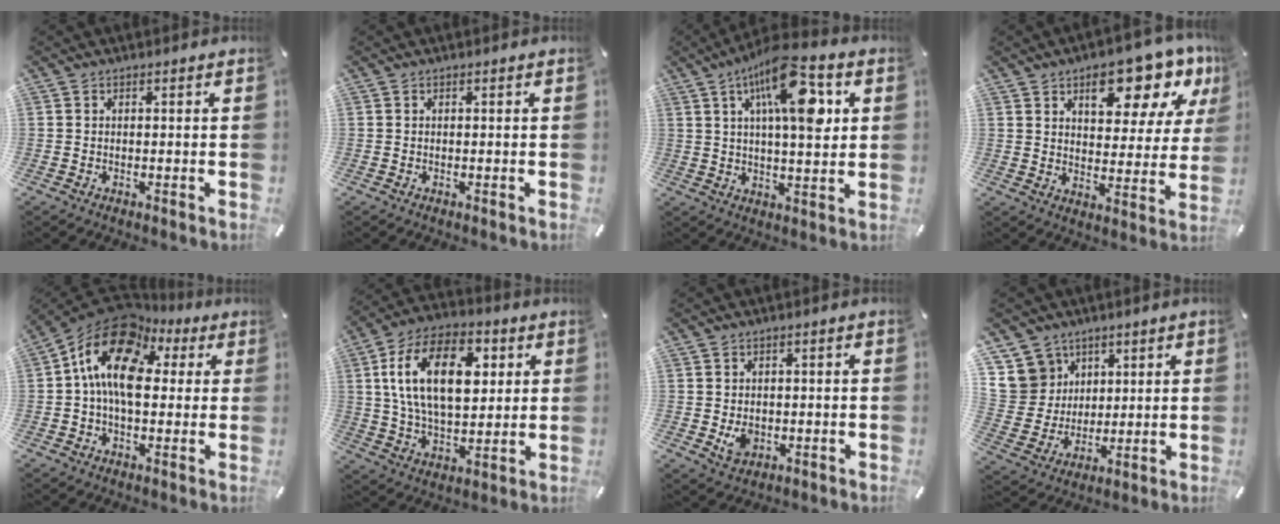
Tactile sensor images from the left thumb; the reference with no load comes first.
{"total": 0.0}
{"total": 16.4, "force": [6.9, 6.0, 13.6], "torque": [-0.216, -0.016, 0.109]}
{"total": 16.4, "force": [10.1, 8.1, 10.1], "torque": [-0.114, -0.062, 0.161]}
{"total": 15.2, "force": [2.6, 9.8, 11.2], "torque": [-0.223, -0.009, 0.041]}
{"total": 19.0, "force": [5.0, 11.4, 14.4], "torque": [-0.285, 0.005, 0.078]}
{"total": 4.1, "force": [-0.5, 3.4, 2.3], "torque": [-0.027, -0.003, -0.009]}
{"total": 10.6, "force": [5.0, 9.2, 0.9], "torque": [-0.031, -0.035, 0.105]}